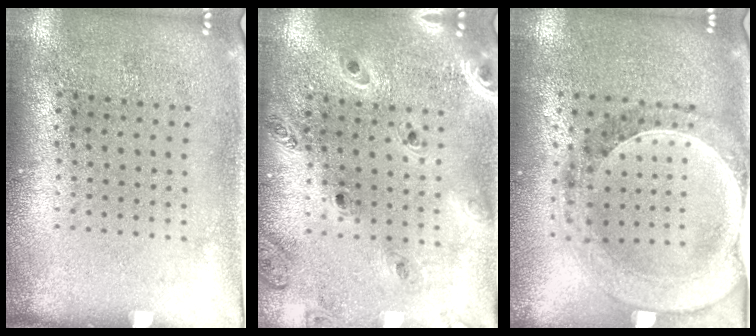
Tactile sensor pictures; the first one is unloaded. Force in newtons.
{"total": 1.2, "press": 1.2, "slide": 0.2}
{"total": 1.5, "press": 1.4, "slide": 0.3}